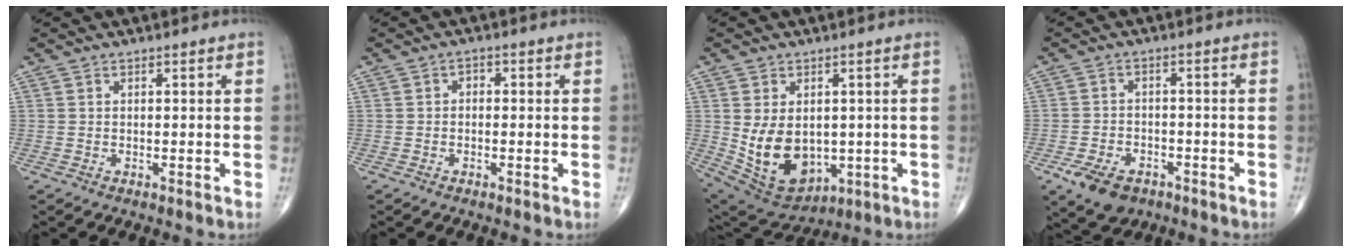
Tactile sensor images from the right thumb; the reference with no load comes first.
{"total": 1.6, "force": [-0.2, 1.2, 1.0], "torque": [-0.004, 0.007, -0.010]}
{"total": 13.2, "force": [-0.6, 9.3, 9.4], "torque": [-0.137, -0.005, 0.024]}
{"total": 7.9, "force": [-4.4, 5.0, 4.2], "torque": [-0.072, 0.021, -0.069]}